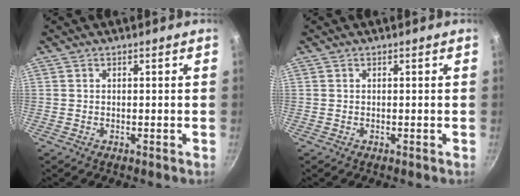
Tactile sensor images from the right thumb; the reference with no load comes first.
{"total": 0.0}